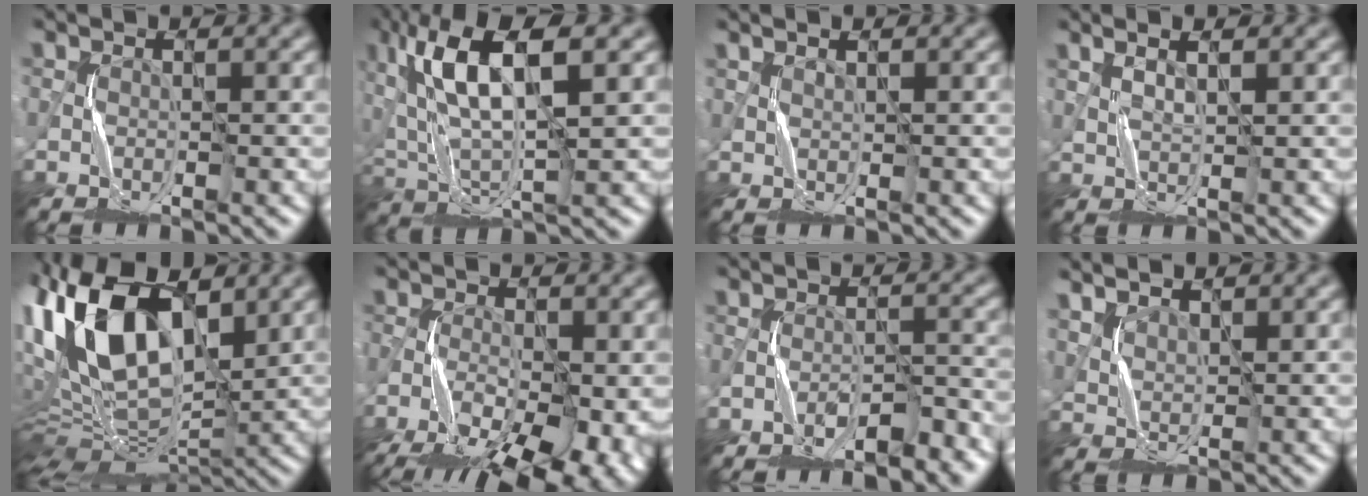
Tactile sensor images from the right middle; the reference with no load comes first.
{"total": 10.6, "force": [4.0, 3.7, 9.0], "torque": [-0.186, 0.014, 0.077]}
{"total": 0.7, "force": [0.7, -0.1, -0.2], "torque": [0.001, -0.002, 0.014]}
{"total": 2.2, "force": [1.8, 0.5, 1.2], "torque": [-0.016, -0.001, 0.018]}
{"total": 14.8, "force": [5.0, 7.5, 11.7], "torque": [-0.230, 0.012, 0.083]}
{"total": 13.1, "force": [-8.1, 5.4, 8.7], "torque": [-0.151, -0.046, -0.111]}
{"total": 3.8, "force": [-3.0, 1.0, 2.1], "torque": [-0.029, -0.001, -0.046]}
{"total": 3.0, "force": [2.7, 0.9, 0.9], "torque": [-0.022, 0.006, 0.049]}